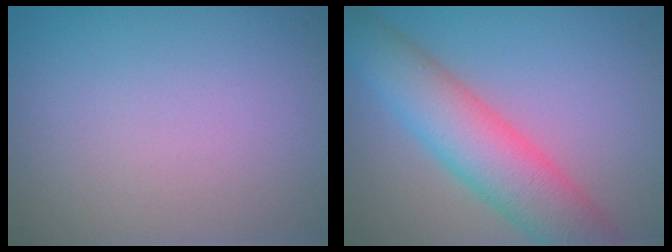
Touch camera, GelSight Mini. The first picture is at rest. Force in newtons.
{"total": 7.6, "press": 7.6, "slide": 0.3}